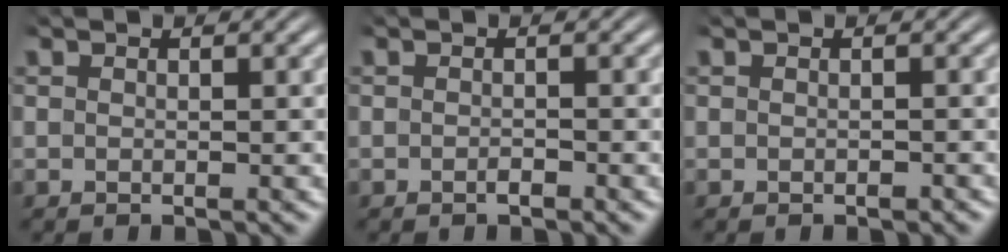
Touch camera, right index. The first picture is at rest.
{"total": 0.7, "force": [-0.7, 0.1, 0.2], "torque": [-0.004, 0.000, -0.012]}
{"total": 0.5, "force": [-0.5, 0.0, 0.0], "torque": [-0.003, -0.004, -0.006]}